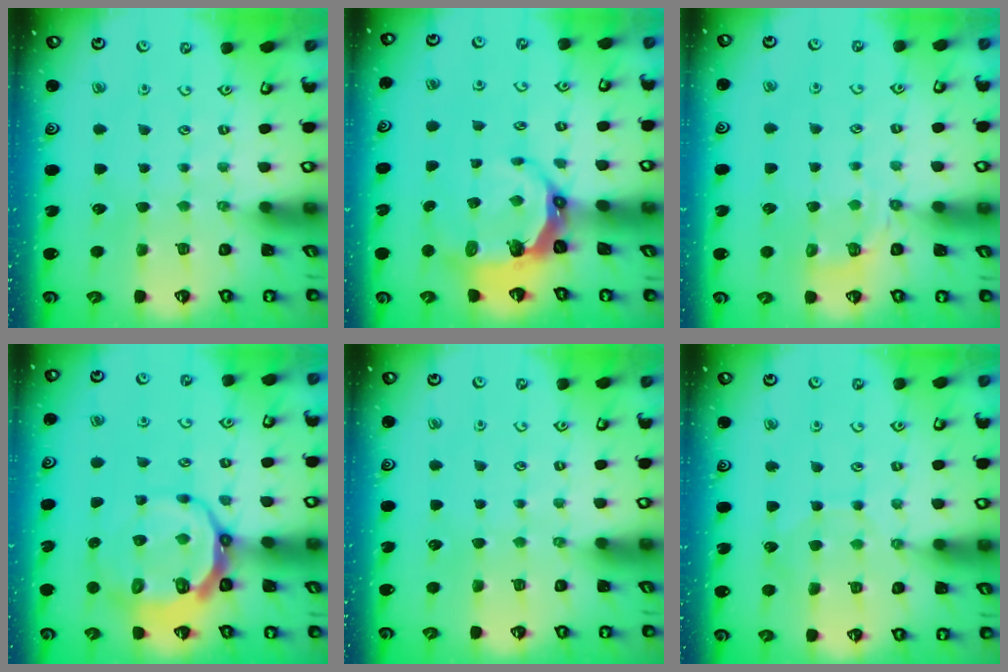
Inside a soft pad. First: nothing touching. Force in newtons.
{"total": 6.6, "press": 5.3, "slide": 4.0}
{"total": 4.2, "press": 3.5, "slide": 2.3}
{"total": 11.5, "press": 10.8, "slide": 3.9}
{"total": 0.0}
{"total": 4.5, "press": 4.5, "slide": 0.5}